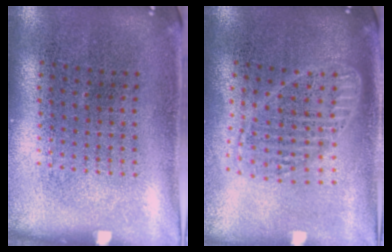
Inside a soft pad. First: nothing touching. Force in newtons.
{"total": 1.8, "press": 1.6, "slide": 0.9}